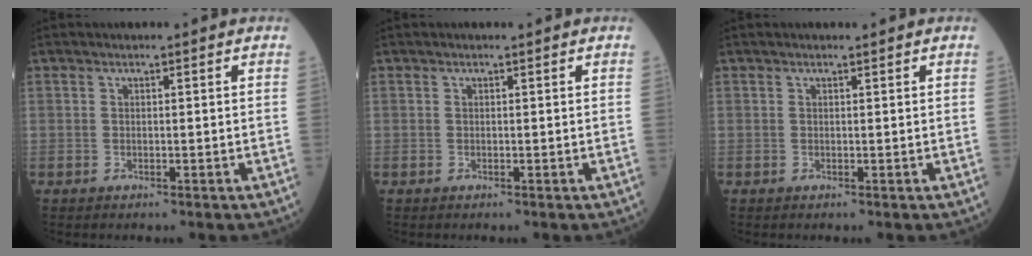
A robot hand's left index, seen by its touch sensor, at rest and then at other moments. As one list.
[{"total": 0.0}, {"total": 0.0}]